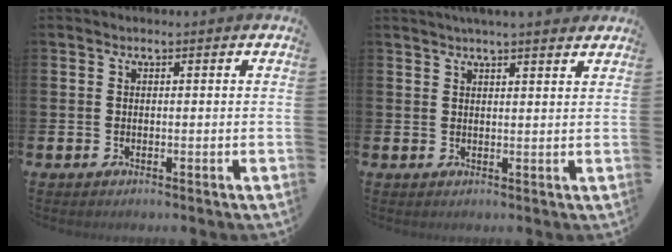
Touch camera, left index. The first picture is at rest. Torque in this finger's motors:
{"motor_torque": [0.55, -0.63, 0.82, 0.21]}